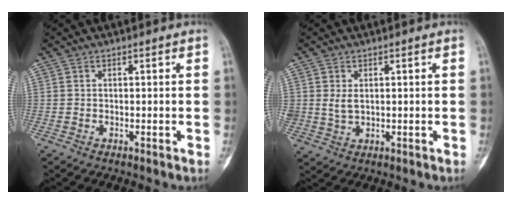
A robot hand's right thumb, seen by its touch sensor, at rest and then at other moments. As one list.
[{"total": 2.8, "force": [0.7, 2.0, 1.9], "torque": [-0.030, -0.007, 0.021]}]